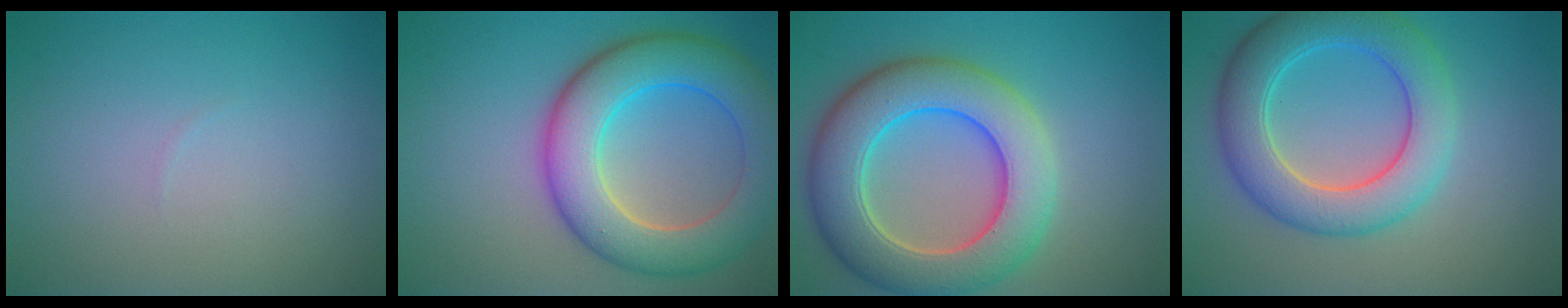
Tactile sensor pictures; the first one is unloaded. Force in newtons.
{"total": 9.0, "press": 9.0, "slide": 0.4}
{"total": 9.8, "press": 9.7, "slide": 0.6}
{"total": 7.1, "press": 7.1, "slide": 0.5}